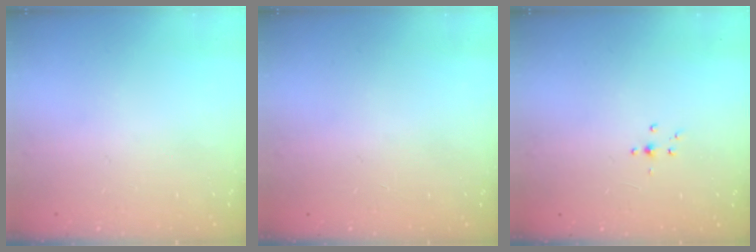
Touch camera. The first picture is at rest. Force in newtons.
{"total": 0.7, "press": 0.7, "slide": 0.2}
{"total": 3.0, "press": 2.8, "slide": 1.0}